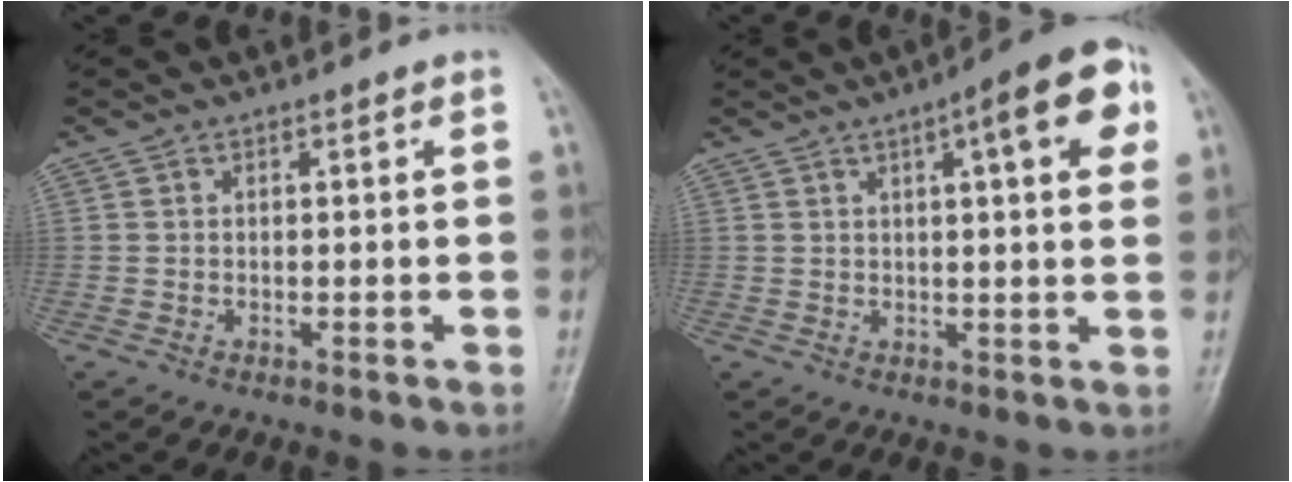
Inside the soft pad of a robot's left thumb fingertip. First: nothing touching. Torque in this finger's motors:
{"motor_torque": [0.25, 0.29, 0.28, -0.07, 0.13]}